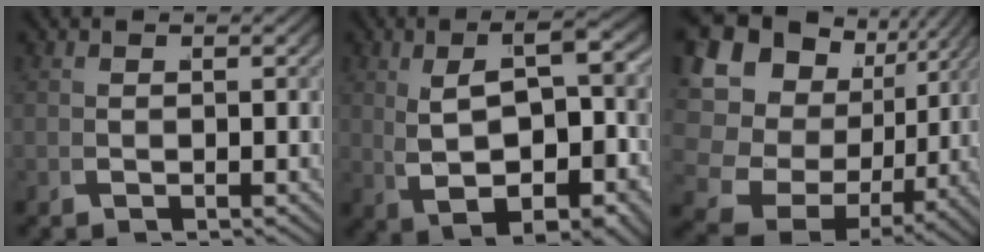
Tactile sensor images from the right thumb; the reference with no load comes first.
{"total": 10.9, "force": [0.3, 5.8, 9.3], "torque": [-0.171, -0.018, 0.032]}
{"total": 15.5, "force": [0.6, 12.0, 9.8], "torque": [-0.199, -0.029, 0.011]}